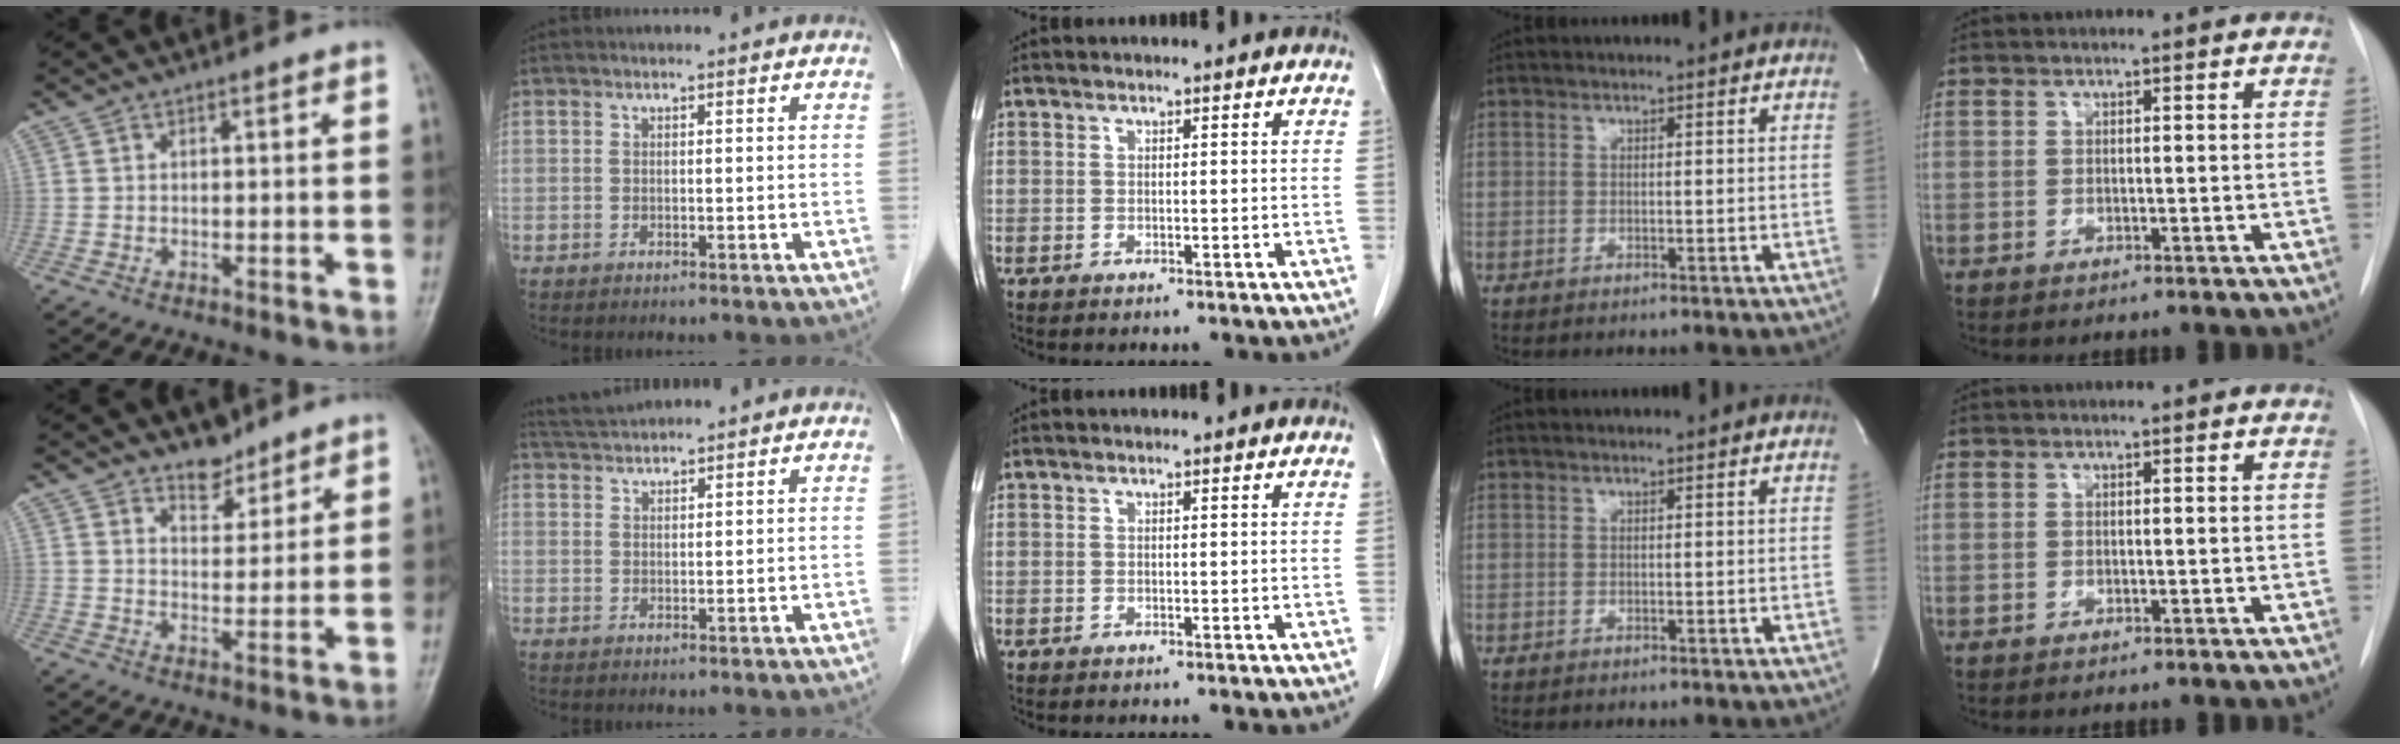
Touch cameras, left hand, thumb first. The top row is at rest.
{"thumb": {"total": 4.9, "force": [4.0, 2.5, 1.1], "torque": [0.009, -0.032, 0.067]}, "index": {"total": 3.0, "force": [3.0, -0.4, 0.2], "torque": [-0.010, 0.017, 0.061]}}